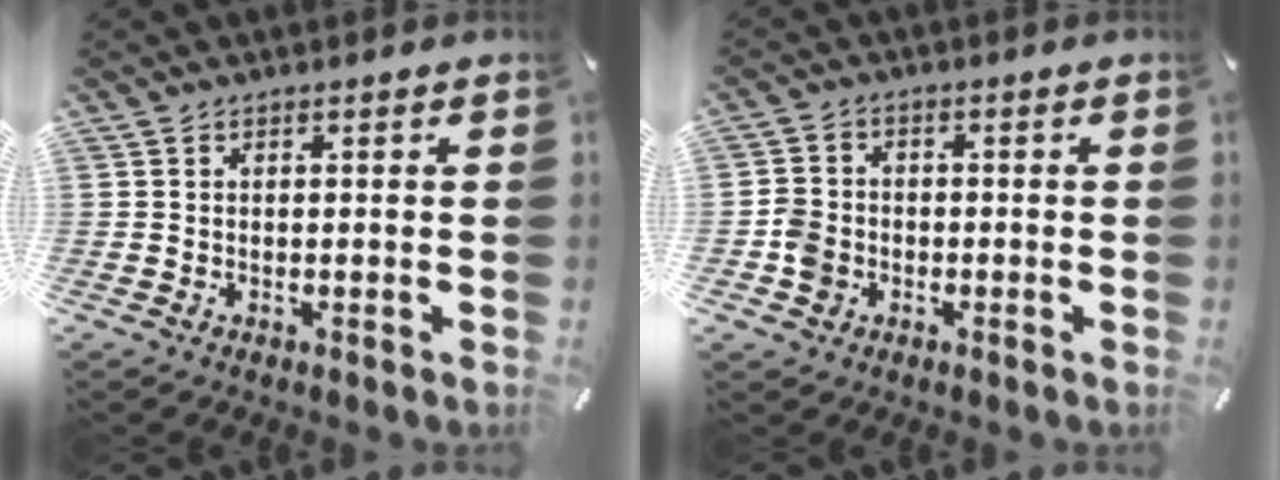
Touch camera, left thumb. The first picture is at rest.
{"total": 4.9, "force": [-1.8, 4.4, 1.4], "torque": [-0.027, 0.009, -0.030]}